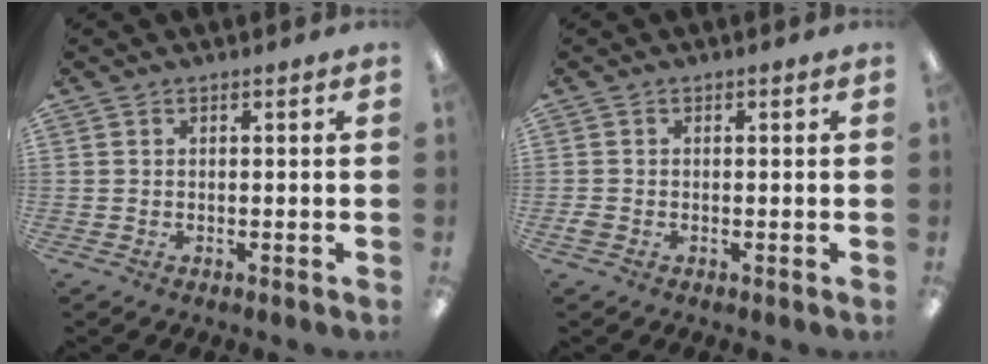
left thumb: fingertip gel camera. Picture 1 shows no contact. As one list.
[{"total": 1.3, "force": [-0.6, 1.0, 0.5], "torque": [-0.007, 0.002, -0.011]}]